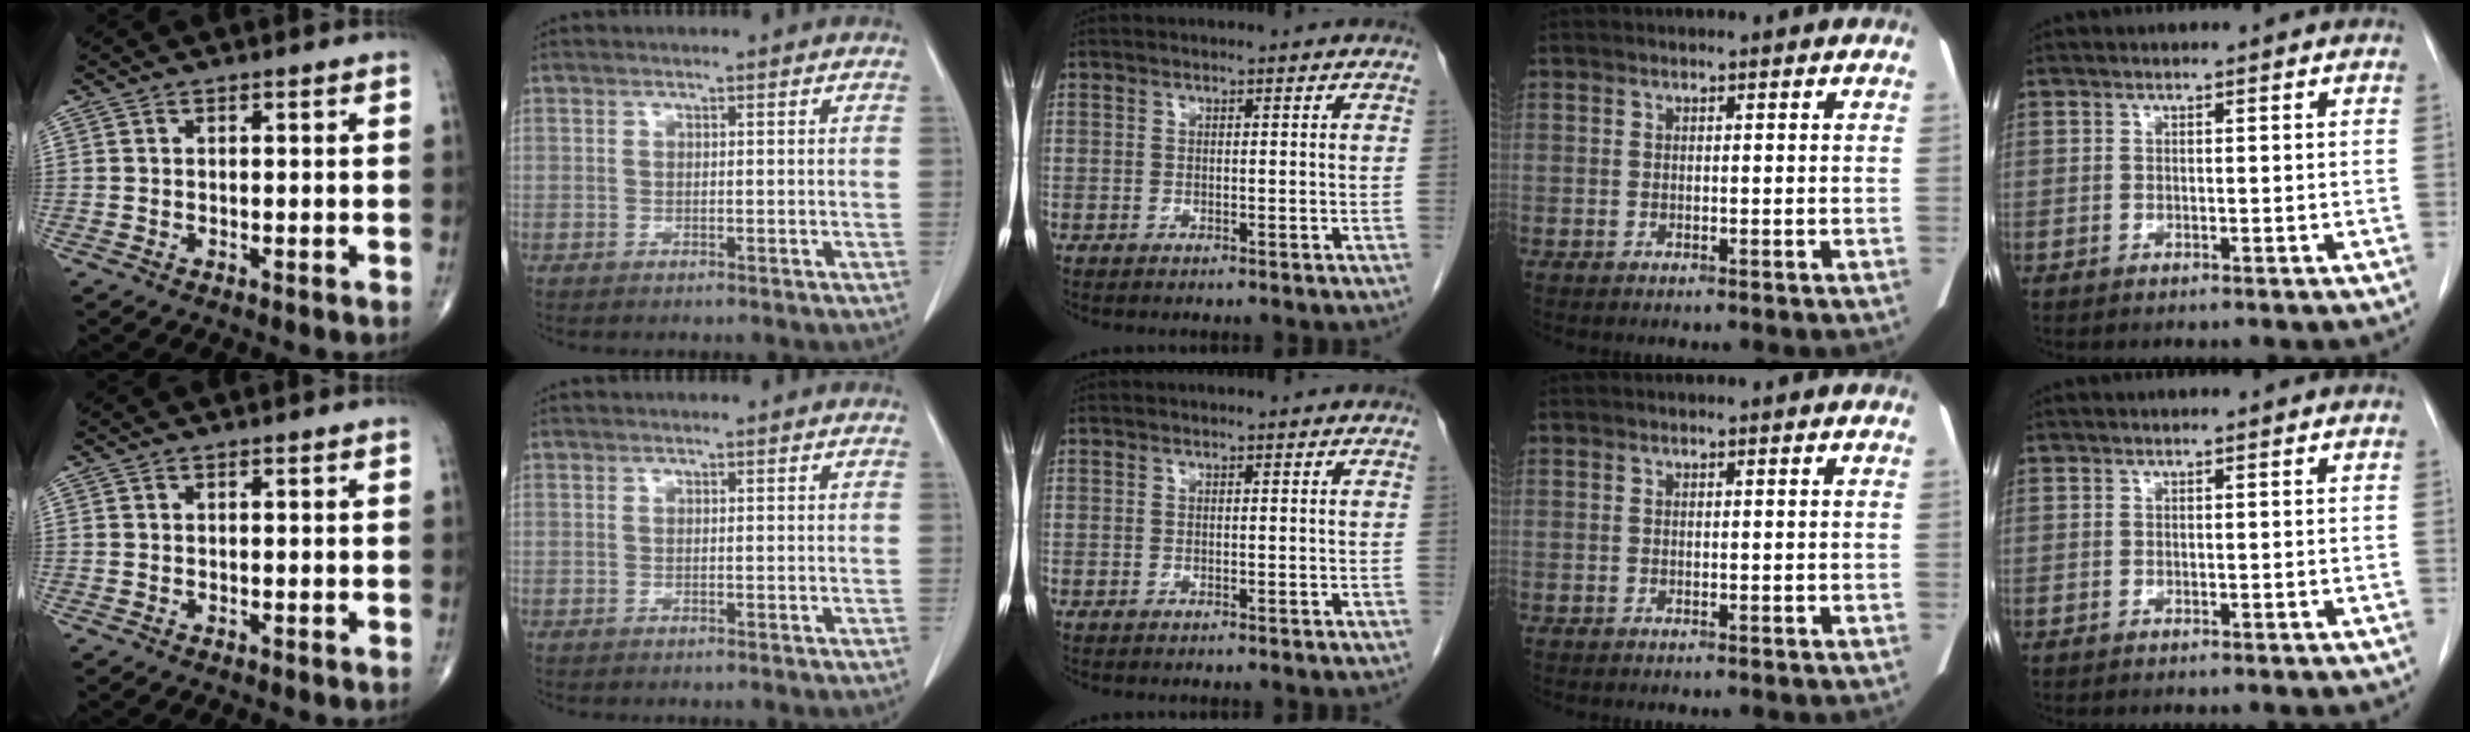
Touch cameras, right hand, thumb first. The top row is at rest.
{}